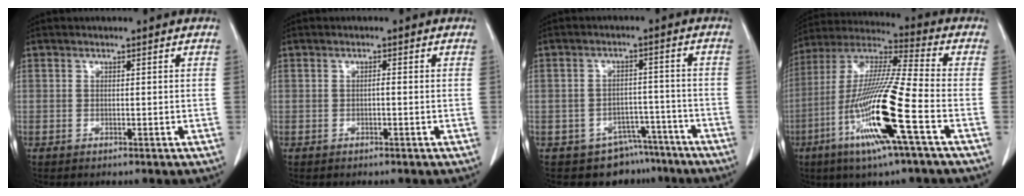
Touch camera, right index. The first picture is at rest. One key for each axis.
{"total": 0.6, "fx": -0.2, "fy": 0.1, "fz": 0.5, "tx": -0.009, "ty": 0.002, "tz": -0.002}
{"total": 7.5, "fx": -5.8, "fy": 4.7, "fz": 0.3, "tx": 0.015, "ty": 0.034, "tz": -0.077}
{"total": 17.9, "fx": -6.6, "fy": -0.3, "fz": 16.6, "tx": -0.339, "ty": -0.021, "tz": -0.130}